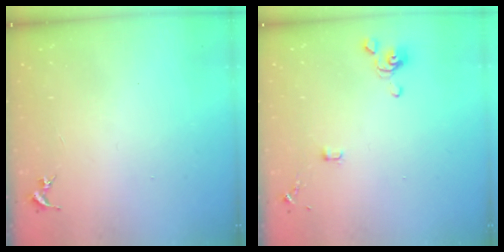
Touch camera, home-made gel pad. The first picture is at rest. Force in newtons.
{"total": 4.2, "press": 4.1, "slide": 1.0}